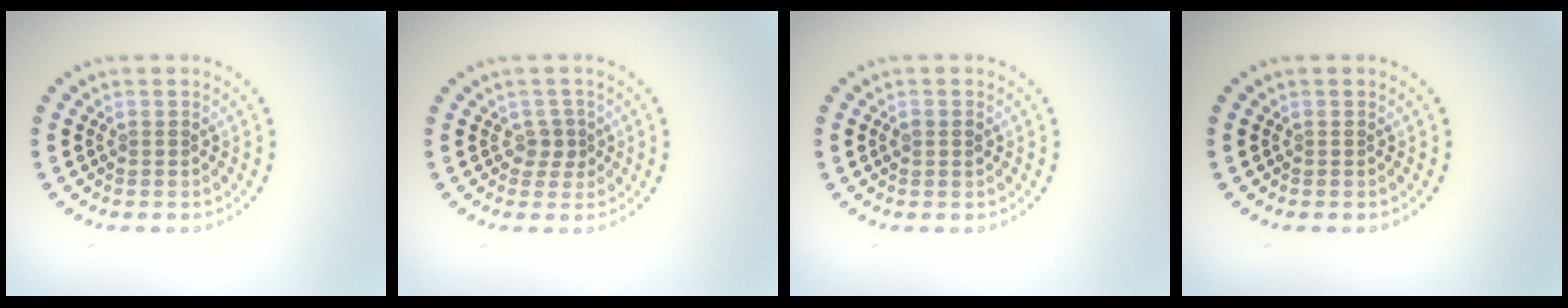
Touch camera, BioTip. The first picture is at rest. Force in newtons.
{"total": 1.5, "press": 1.2, "slide": 0.9}
{"total": 1.0, "press": 1.0, "slide": 0.1}
{"total": 0.0}